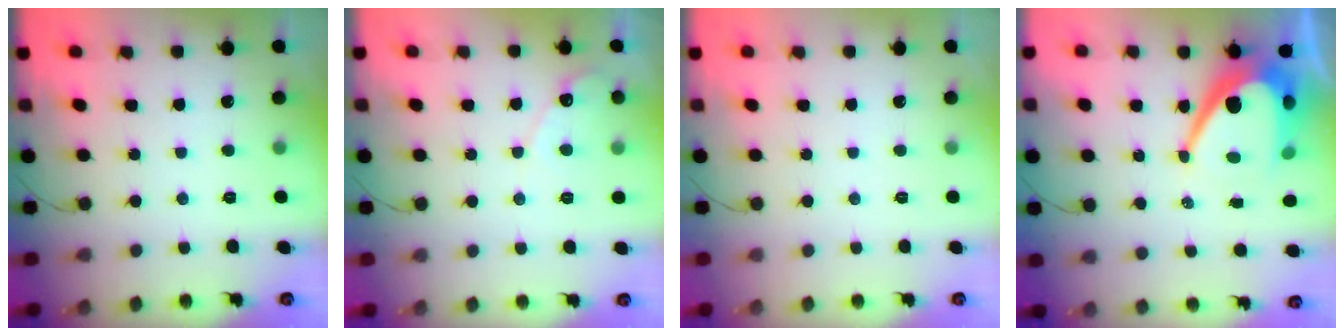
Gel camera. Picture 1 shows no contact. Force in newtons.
{"total": 5.6, "press": 5.6, "slide": 0.1}
{"total": 0.0}
{"total": 14.7, "press": 14.7, "slide": 1.0}